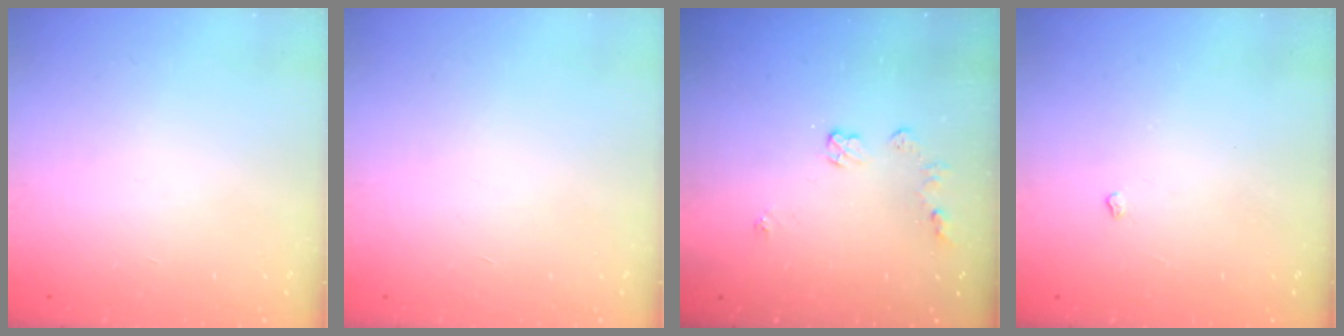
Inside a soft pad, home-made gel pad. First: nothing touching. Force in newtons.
{"total": 0.0}
{"total": 5.3, "press": 5.2, "slide": 0.3}
{"total": 3.2, "press": 3.2, "slide": 0.4}